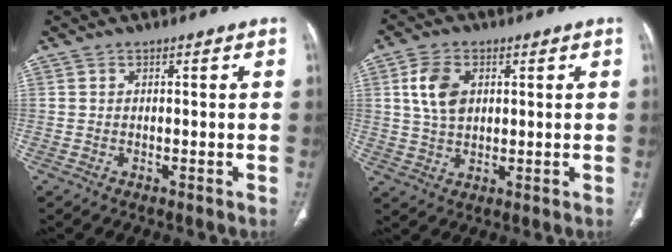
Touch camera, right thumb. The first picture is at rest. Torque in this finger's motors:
{"motor_torque": [-0.28, 0.31, -0.03, -0.05, 0.02]}